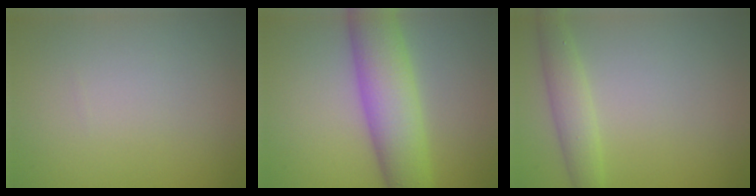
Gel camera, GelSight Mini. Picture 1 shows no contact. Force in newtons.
{"total": 7.9, "press": 7.9, "slide": 0.2}
{"total": 2.8, "press": 2.8, "slide": 0.1}